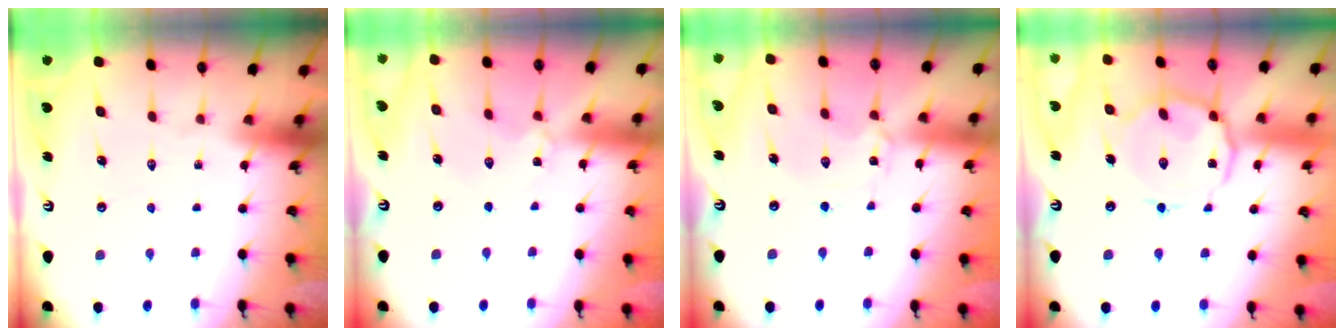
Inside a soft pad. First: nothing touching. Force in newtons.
{"total": 2.2, "press": 2.2, "slide": 0.2}
{"total": 1.3, "press": 1.3, "slide": 0.1}
{"total": 12.6, "press": 12.6, "slide": 1.0}